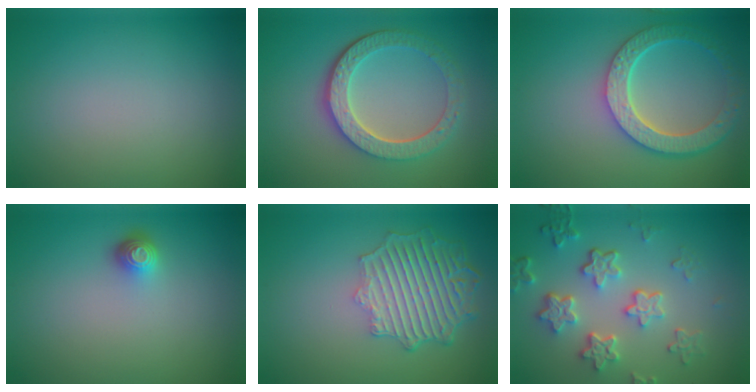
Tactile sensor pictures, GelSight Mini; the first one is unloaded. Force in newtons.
{"total": 5.8, "press": 4.6, "slide": 3.6}
{"total": 6.4, "press": 5.0, "slide": 4.0}
{"total": 1.6, "press": 1.1, "slide": 1.0}
{"total": 6.6, "press": 5.1, "slide": 4.1}
{"total": 5.5, "press": 4.2, "slide": 3.6}